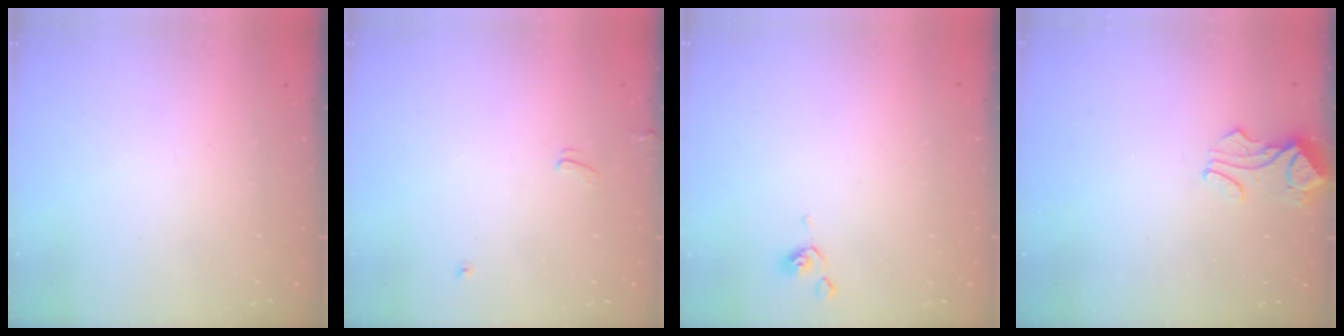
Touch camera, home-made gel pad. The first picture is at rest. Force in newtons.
{"total": 0.0}
{"total": 0.8, "press": 0.8, "slide": 0.2}
{"total": 2.2, "press": 2.2, "slide": 0.1}